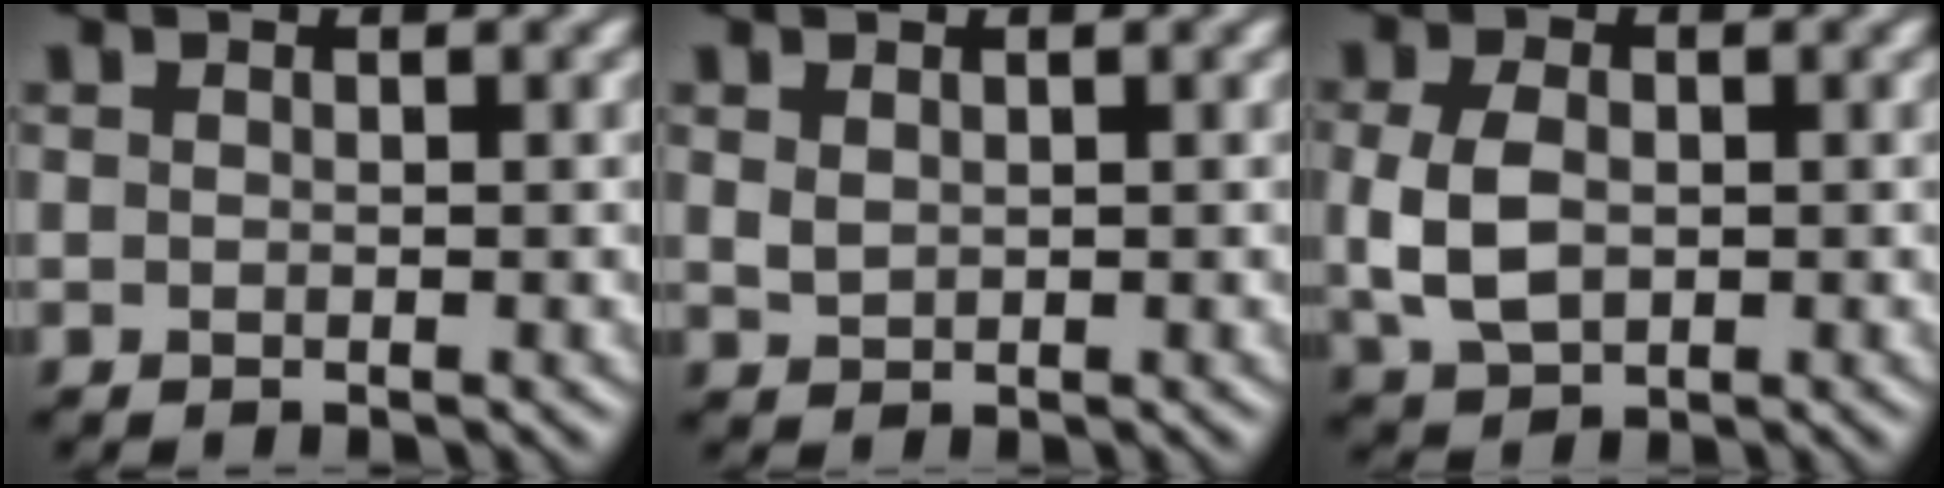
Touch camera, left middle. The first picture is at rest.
{"total": 0.9, "force": [0.5, 0.6, 0.5], "torque": [-0.016, -0.002, 0.014]}
{"total": 4.5, "force": [-0.1, 3.1, 3.3], "torque": [-0.076, -0.002, -0.001]}